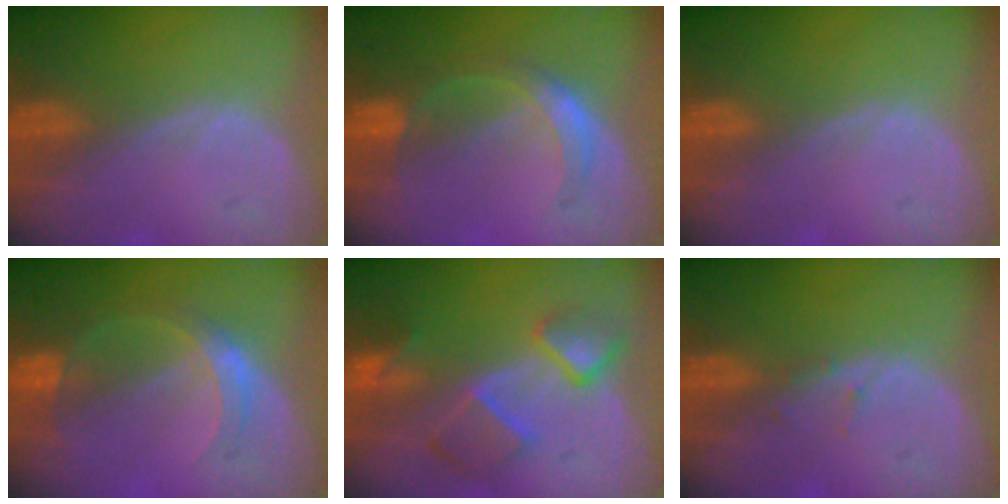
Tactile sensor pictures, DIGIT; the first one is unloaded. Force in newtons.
{"total": 5.6, "press": 5.0, "slide": 2.5}
{"total": 0.0}
{"total": 5.0, "press": 4.8, "slide": 1.3}
{"total": 7.6, "press": 6.7, "slide": 3.5}
{"total": 0.8, "press": 0.8, "slide": 0.2}